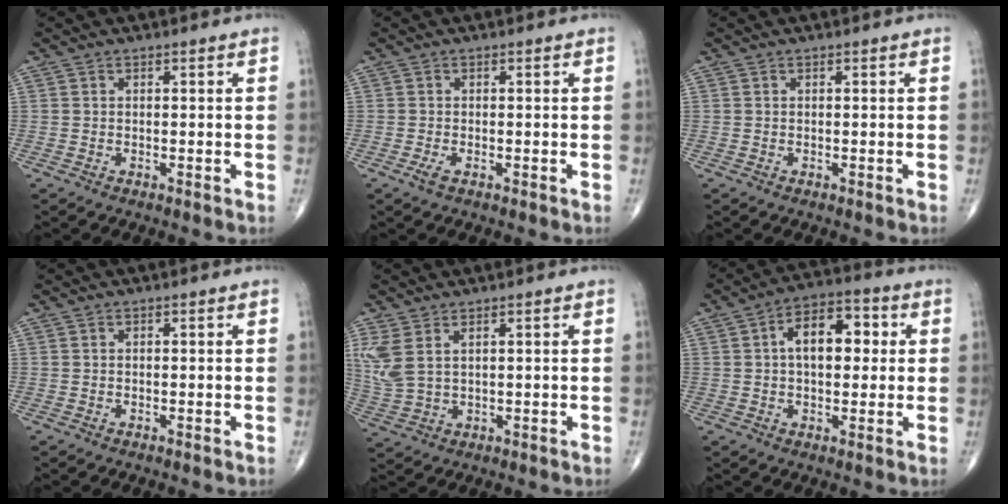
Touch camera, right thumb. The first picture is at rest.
{"total": 1.4, "force": [-0.7, 0.6, 1.1], "torque": [-0.027, -0.003, -0.016]}
{"total": 0.0}
{"total": 0.0}
{"total": 6.9, "force": [2.8, 3.6, 5.2], "torque": [-0.135, -0.004, 0.070]}
{"total": 10.9, "force": [1.8, 6.3, 8.7], "torque": [-0.110, 0.020, 0.022]}